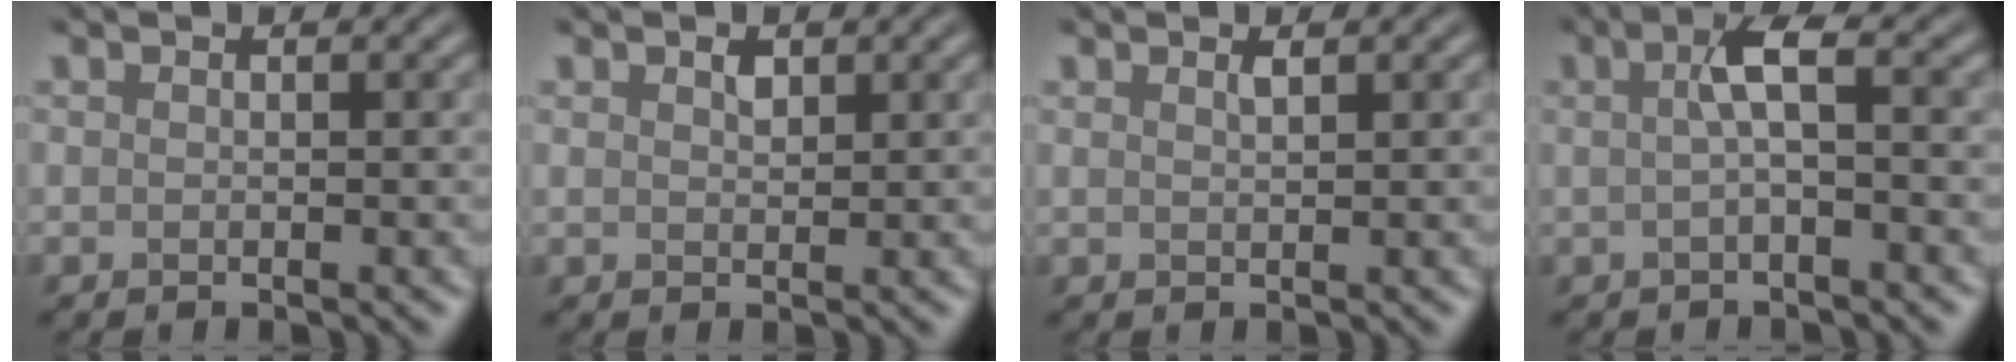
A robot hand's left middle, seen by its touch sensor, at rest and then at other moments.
{"total": 1.0, "force": [0.5, -0.5, -0.8], "torque": [-0.008, 0.009, 0.027]}
{"total": 0.6, "force": [0.6, -0.1, 0.0], "torque": [-0.008, 0.008, 0.016]}
{"total": 1.7, "force": [0.1, -0.2, 1.7], "torque": [-0.054, 0.015, 0.016]}